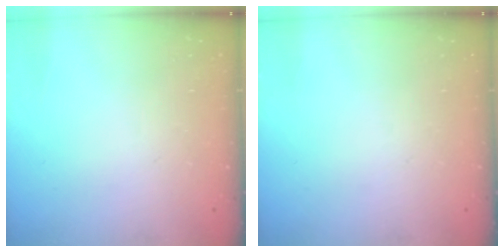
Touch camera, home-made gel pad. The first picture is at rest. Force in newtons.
{"total": 0.0}